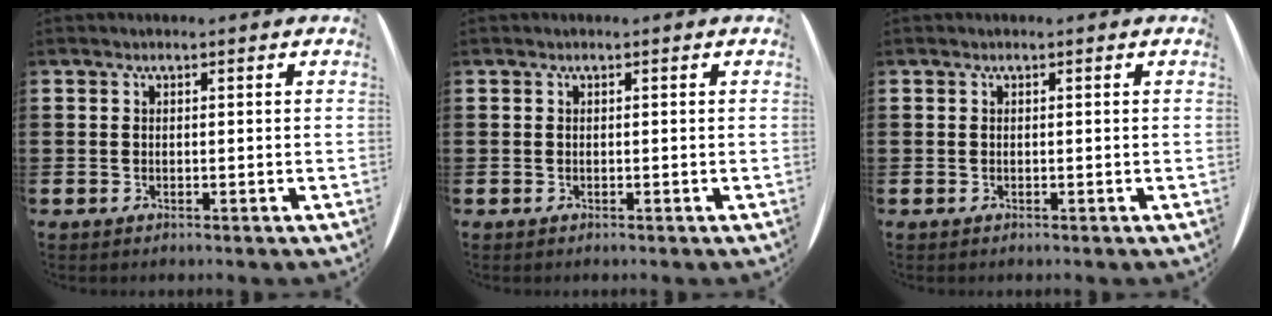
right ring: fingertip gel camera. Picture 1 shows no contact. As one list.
[{"total": 0.0}, {"total": 0.0}]